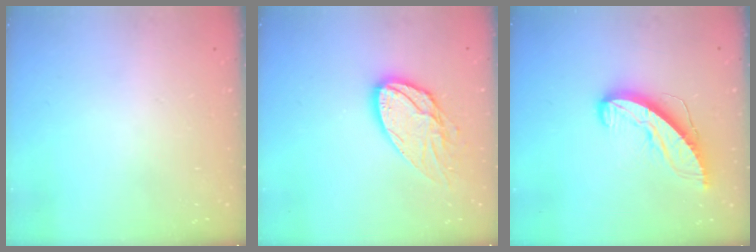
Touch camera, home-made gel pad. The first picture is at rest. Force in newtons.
{"total": 14.6, "press": 14.5, "slide": 1.2}
{"total": 10.6, "press": 10.6, "slide": 0.8}